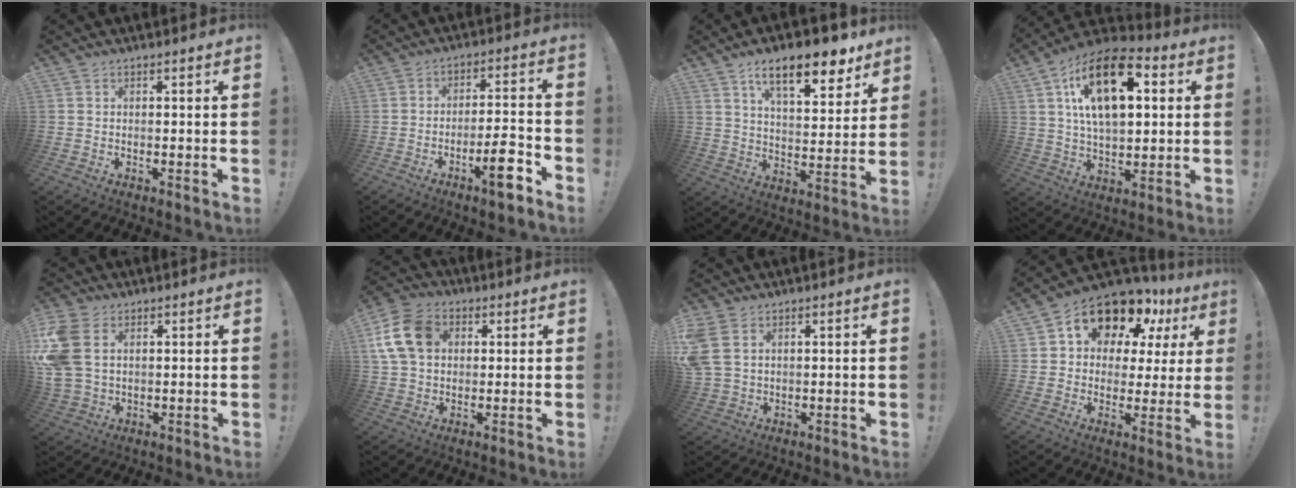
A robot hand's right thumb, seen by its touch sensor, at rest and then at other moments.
{"total": 9.6, "force": [-5.7, 2.1, 7.4], "torque": [-0.092, 0.026, -0.100]}
{"total": 15.8, "force": [10.0, 5.2, 11.1], "torque": [-0.161, -0.060, 0.161]}
{"total": 20.2, "force": [6.5, 11.1, 15.5], "torque": [-0.260, -0.016, 0.105]}
{"total": 13.1, "force": [3.8, 9.0, 8.7], "torque": [-0.188, -0.009, 0.075]}
{"total": 13.8, "force": [3.6, 10.6, 8.2], "torque": [-0.158, 0.002, 0.074]}
{"total": 8.9, "force": [3.3, 6.0, 5.6], "torque": [-0.130, -0.007, 0.069]}
{"total": 13.3, "force": [9.4, 7.3, 5.9], "torque": [-0.091, -0.077, 0.164]}